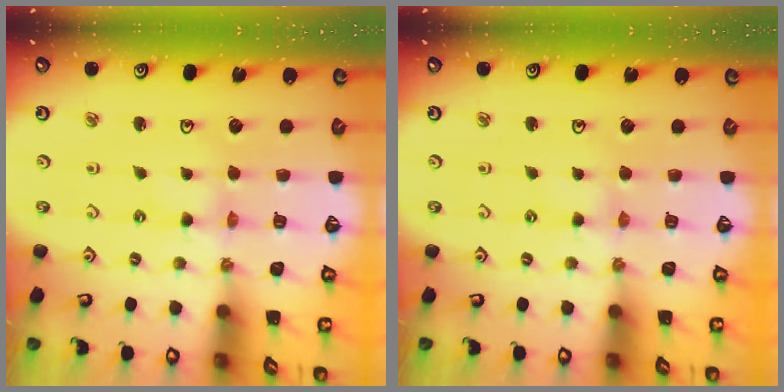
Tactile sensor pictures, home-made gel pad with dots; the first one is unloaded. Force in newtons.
{"total": 2.1, "press": 2.1, "slide": 0.4}